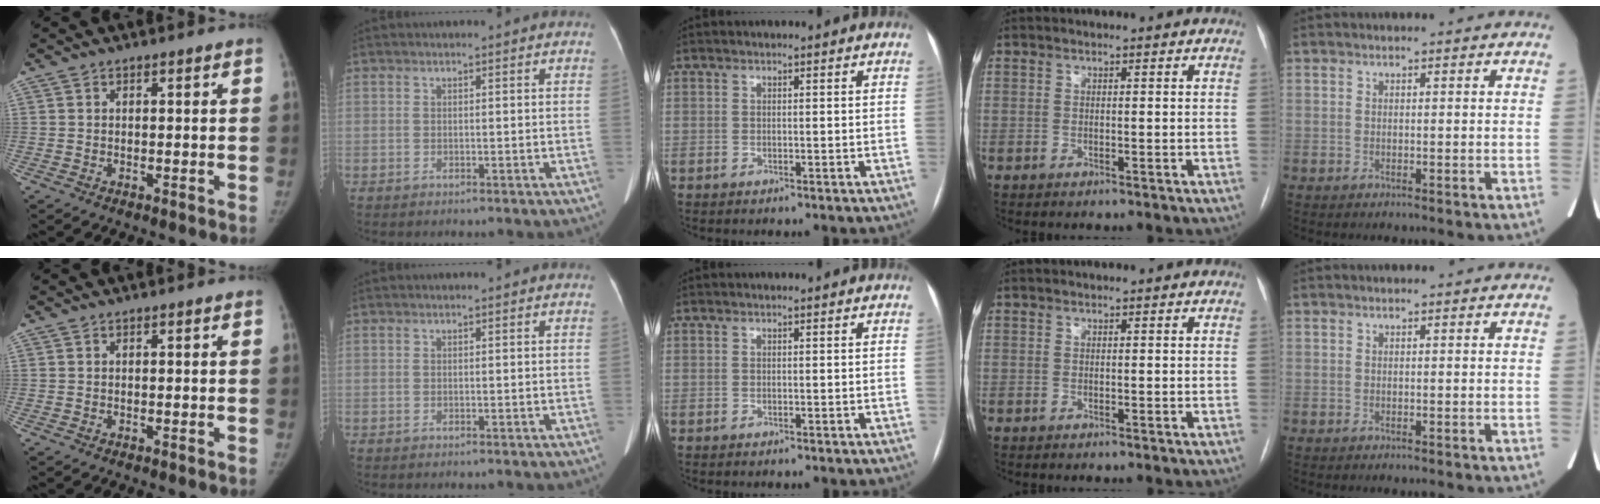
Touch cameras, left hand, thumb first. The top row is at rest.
{}